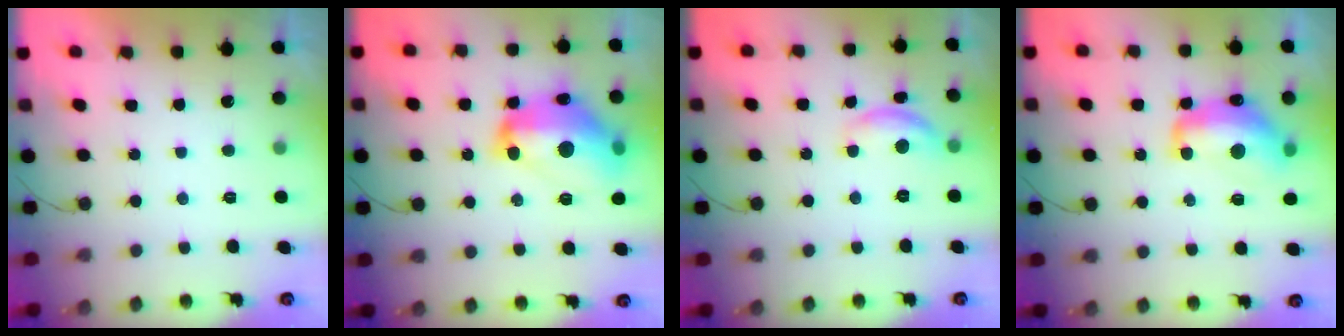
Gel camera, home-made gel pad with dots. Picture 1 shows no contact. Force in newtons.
{"total": 19.9, "press": 19.8, "slide": 2.3}
{"total": 10.6, "press": 10.6, "slide": 0.6}
{"total": 13.7, "press": 13.7, "slide": 1.1}